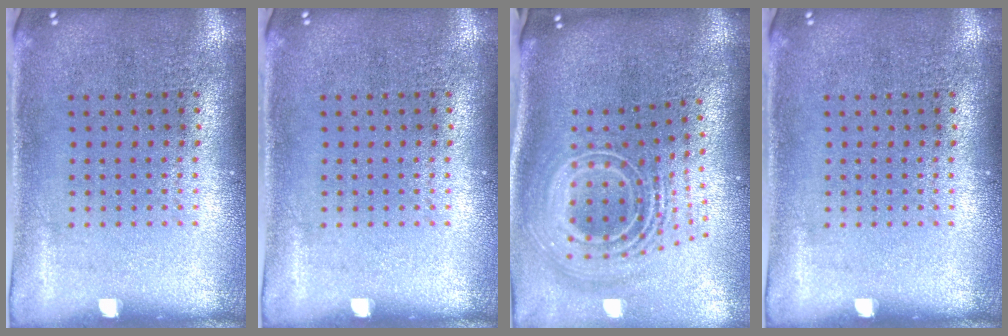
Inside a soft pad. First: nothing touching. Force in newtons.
{"total": 0.0}
{"total": 3.0, "press": 1.9, "slide": 2.3}
{"total": 0.0}